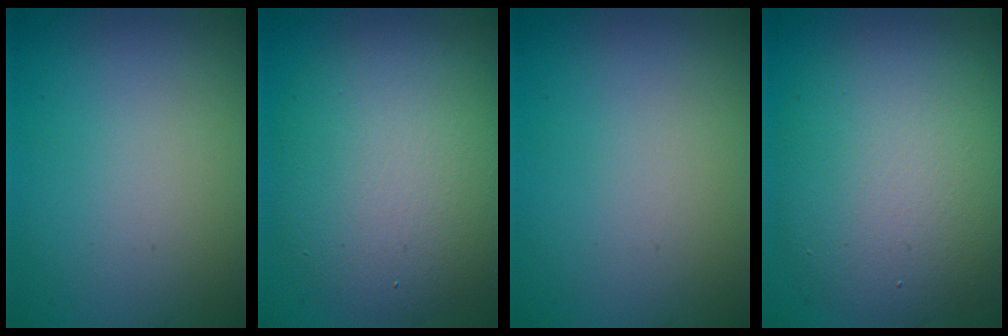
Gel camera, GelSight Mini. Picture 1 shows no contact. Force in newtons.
{"total": 8.5, "press": 8.5, "slide": 0.3}
{"total": 0.0}
{"total": 9.6, "press": 9.6, "slide": 0.6}